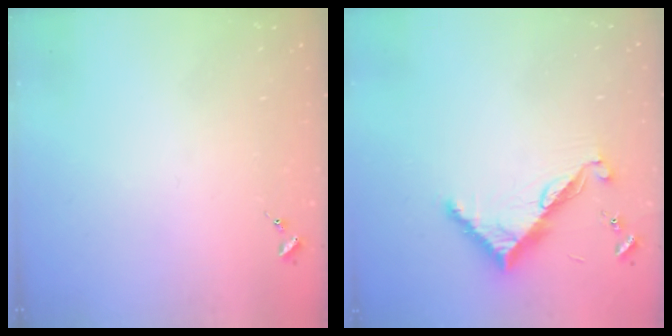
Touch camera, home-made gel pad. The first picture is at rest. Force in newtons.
{"total": 8.5, "press": 8.5, "slide": 0.6}